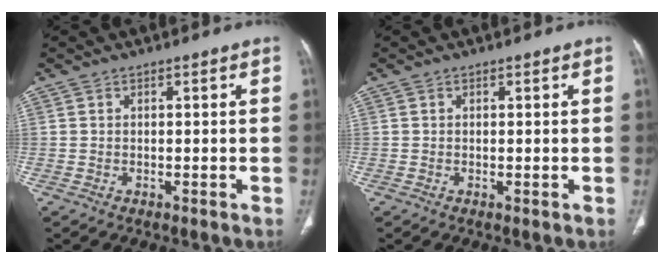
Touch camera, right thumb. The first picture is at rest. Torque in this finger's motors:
{"motor_torque": [0.24, -0.45, -0.26, -0.21, -0.07]}